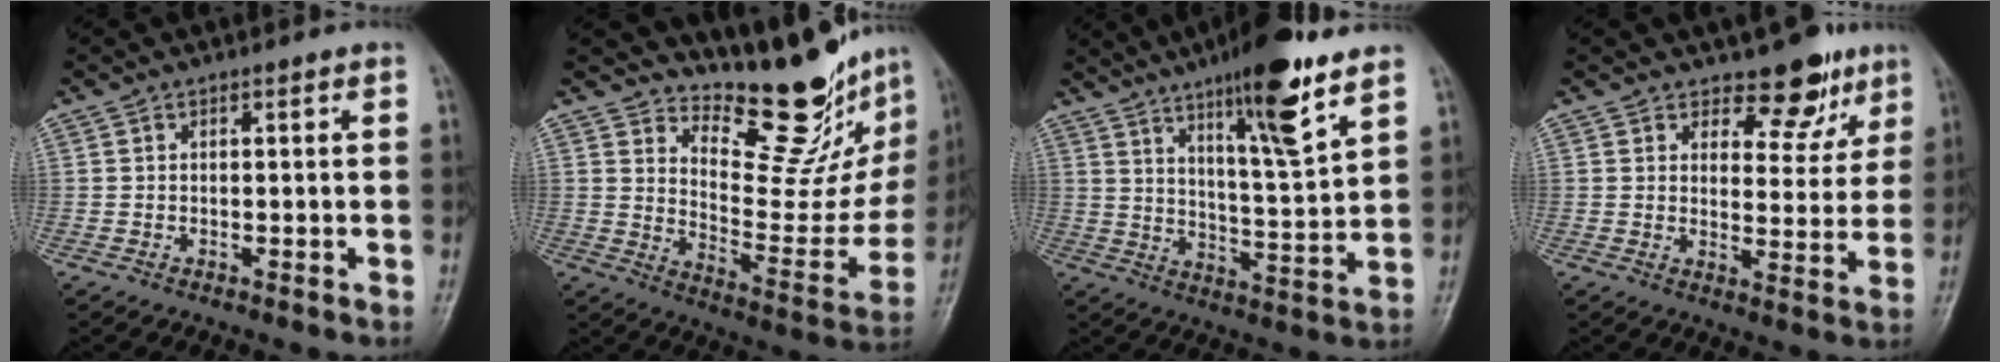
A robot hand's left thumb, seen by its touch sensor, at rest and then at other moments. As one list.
[{"total": 18.7, "force": [15.6, 6.0, 8.5], "torque": [-0.062, -0.140, 0.222]}, {"total": 15.3, "force": [9.6, 2.5, 11.7], "torque": [-0.177, -0.056, 0.157]}, {"total": 8.4, "force": [6.1, 4.6, 3.5], "torque": [-0.003, -0.037, 0.083]}]